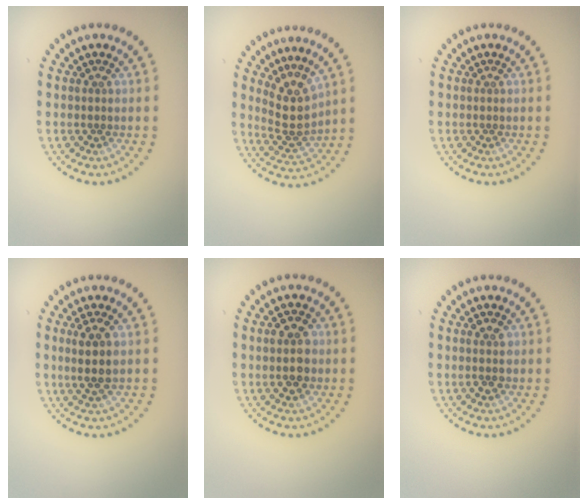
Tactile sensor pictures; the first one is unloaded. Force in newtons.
{"total": 3.2, "press": 2.5, "slide": 1.9}
{"total": 0.0}
{"total": 2.5, "press": 2.3, "slide": 0.8}
{"total": 3.6, "press": 3.6, "slide": 0.2}
{"total": 1.5, "press": 1.5, "slide": 0.3}